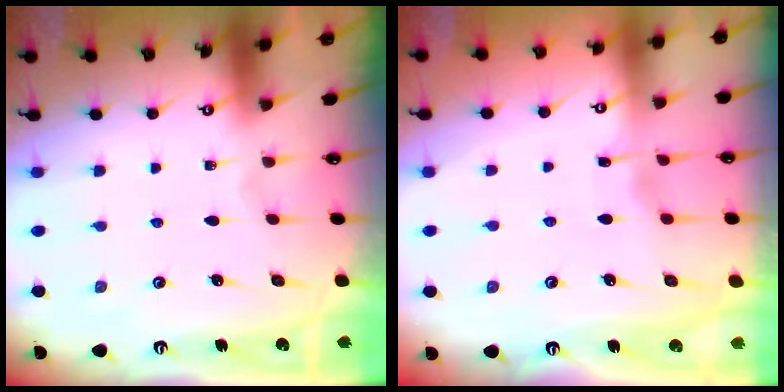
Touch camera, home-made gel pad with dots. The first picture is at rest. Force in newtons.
{"total": 3.6, "press": 3.6, "slide": 0.4}